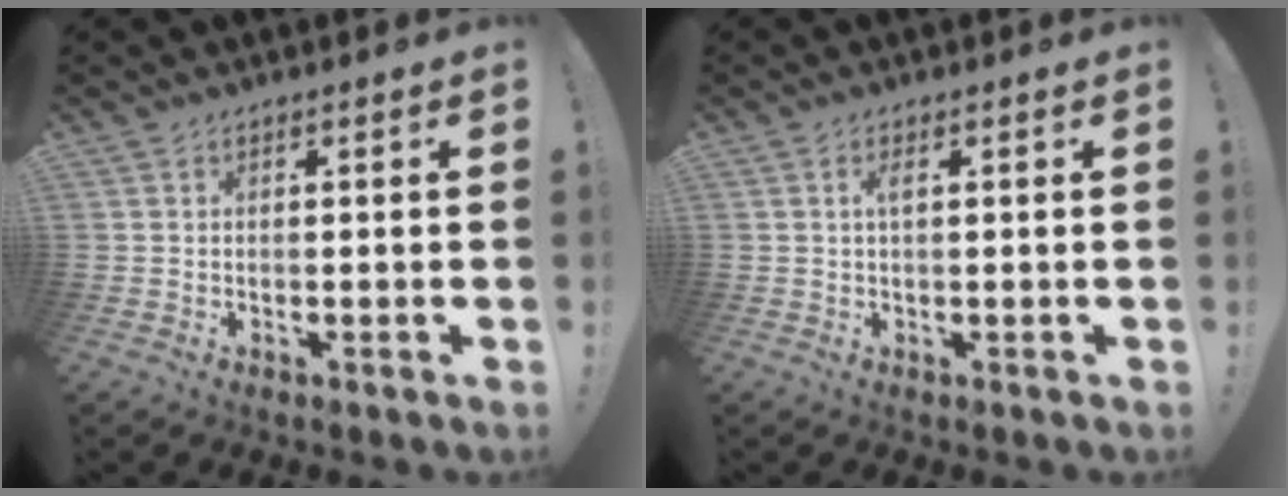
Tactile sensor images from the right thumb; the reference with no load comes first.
{"total": 1.8, "force": [0.4, 0.3, 1.7], "torque": [-0.036, 0.003, 0.006]}